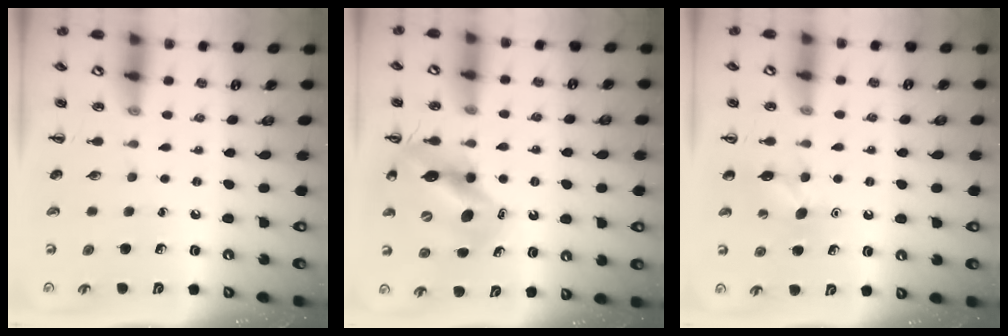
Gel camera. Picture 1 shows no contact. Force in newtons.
{"total": 11.8, "press": 11.3, "slide": 3.3}
{"total": 6.3, "press": 6.1, "slide": 1.6}